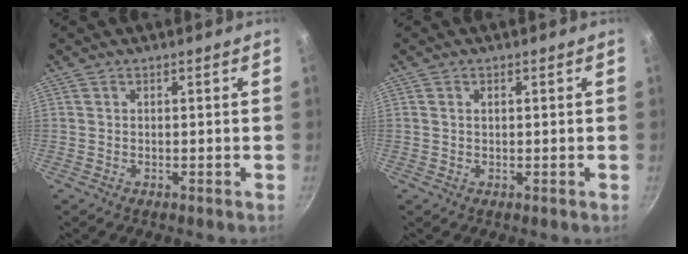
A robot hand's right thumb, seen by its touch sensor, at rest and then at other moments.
{"total": 0.8, "force": [0.2, 0.4, 0.6], "torque": [-0.008, 0.004, 0.003]}